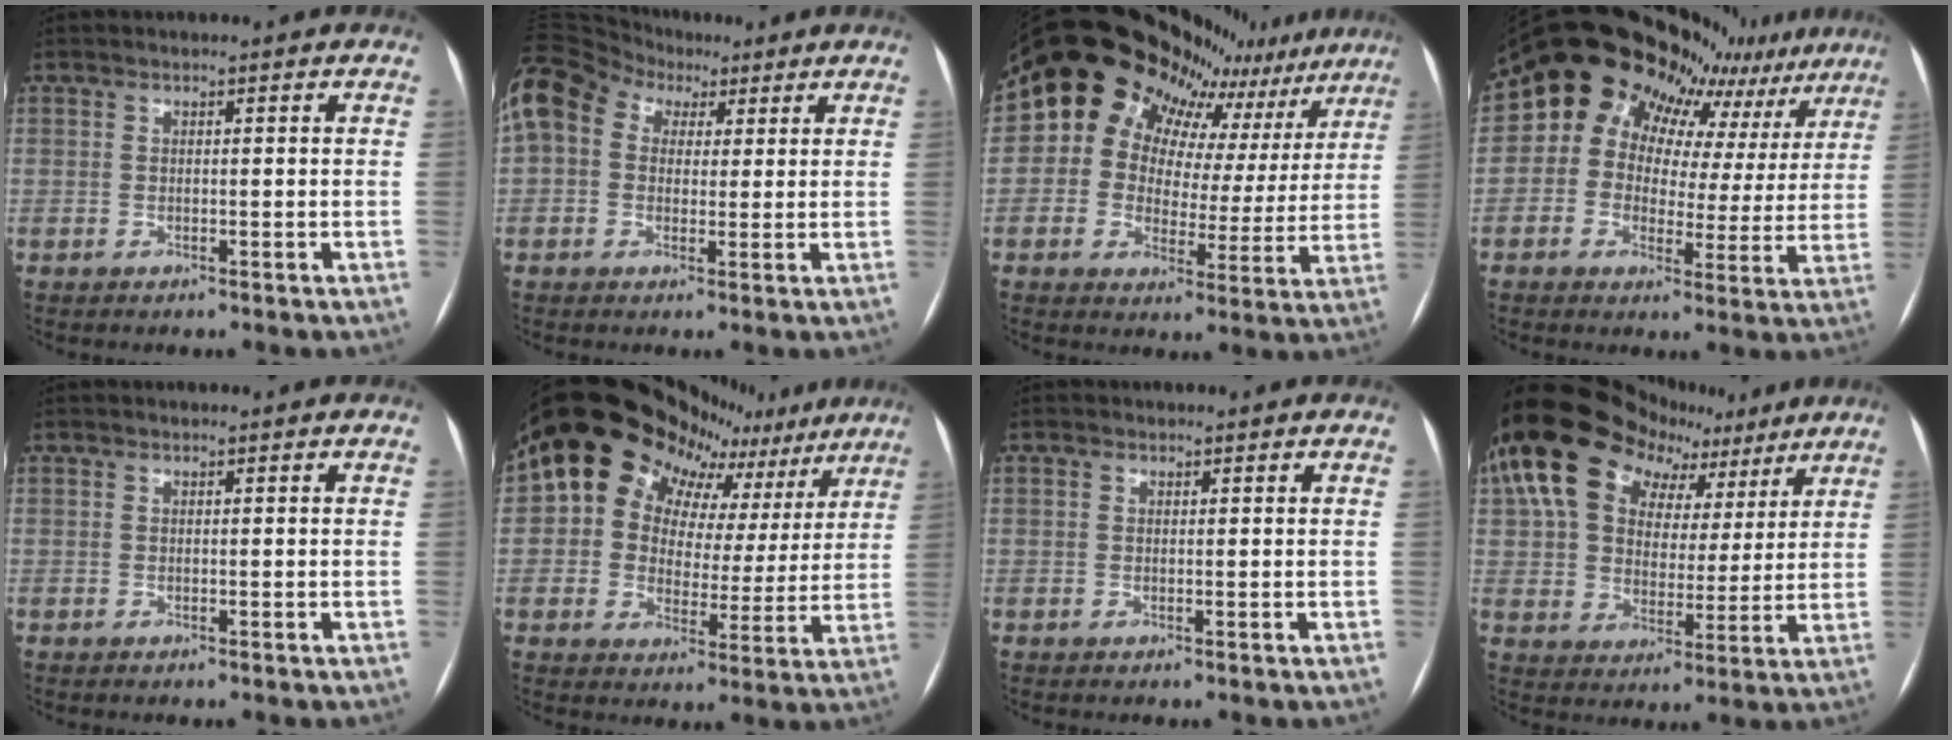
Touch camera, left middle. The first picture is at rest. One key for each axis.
{"total": 16.3, "fx": 7.1, "fy": 12.3, "fz": 8.1, "tx": -0.228, "ty": 0.093, "tz": 0.132}
{"total": 19.8, "fx": 14.6, "fy": 11.2, "fz": 7.2, "tx": -0.098, "ty": 0.058, "tz": 0.166}
{"total": 17.5, "fx": 14.2, "fy": 8.1, "fz": 6.3, "tx": -0.084, "ty": 0.035, "tz": 0.155}
{"total": 0.0}
{"total": 17.9, "fx": 12.0, "fy": 11.7, "fz": 6.3, "tx": -0.084, "ty": 0.055, "tz": 0.141}
{"total": 0.8, "fx": -0.3, "fy": -0.3, "fz": -0.6, "tx": 0.009, "ty": -0.004, "tz": -0.004}
{"total": 18.0, "fx": 10.3, "fy": 11.5, "fz": 9.1, "tx": -0.152, "ty": 0.066, "tz": 0.173}